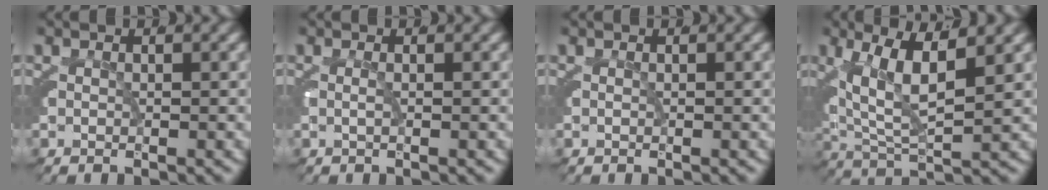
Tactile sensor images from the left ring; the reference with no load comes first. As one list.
[{"total": 1.1, "force": [0.1, -0.8, 0.7], "torque": [-0.018, -0.007, 0.006]}, {"total": 0.0}, {"total": 7.0, "force": [2.8, 3.0, 5.7], "torque": [-0.108, -0.005, 0.051]}]